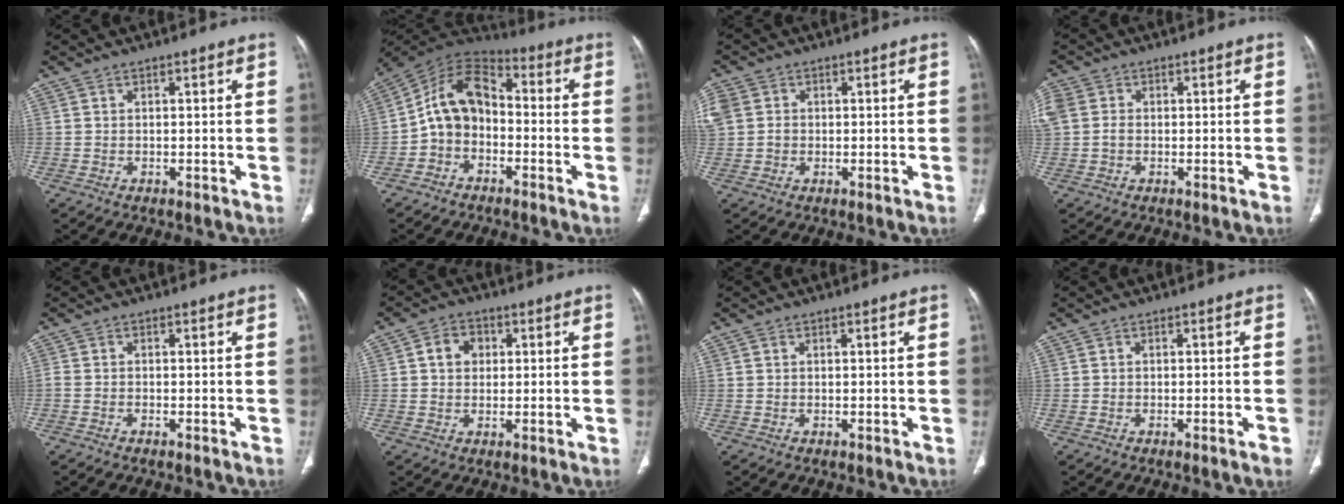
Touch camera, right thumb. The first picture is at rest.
{"total": 10.9, "force": [-2.2, 7.9, 7.1], "torque": [-0.110, 0.053, -0.056]}
{"total": 8.2, "force": [1.0, 7.2, 3.8], "torque": [-0.120, 0.023, 0.027]}
{"total": 6.3, "force": [0.2, 5.1, 3.7], "torque": [-0.111, 0.012, 0.006]}
{"total": 0.8, "force": [-0.7, 0.1, 0.5], "torque": [-0.015, 0.001, -0.018]}
{"total": 5.0, "force": [1.0, 4.1, 2.7], "torque": [-0.021, 0.008, 0.012]}
{"total": 0.0}
{"total": 1.8, "force": [-1.0, 0.0, 1.5], "torque": [-0.023, -0.003, -0.016]}